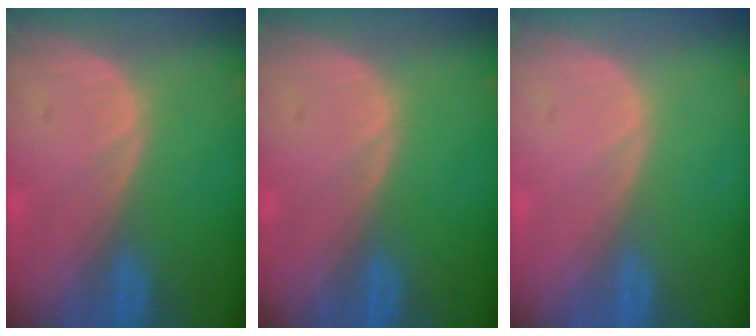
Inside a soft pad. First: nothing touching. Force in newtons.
{"total": 0.0}
{"total": 0.0}